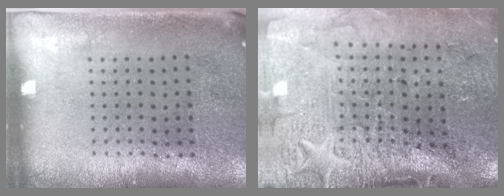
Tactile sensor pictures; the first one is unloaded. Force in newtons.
{"total": 4.6, "press": 3.7, "slide": 2.7}